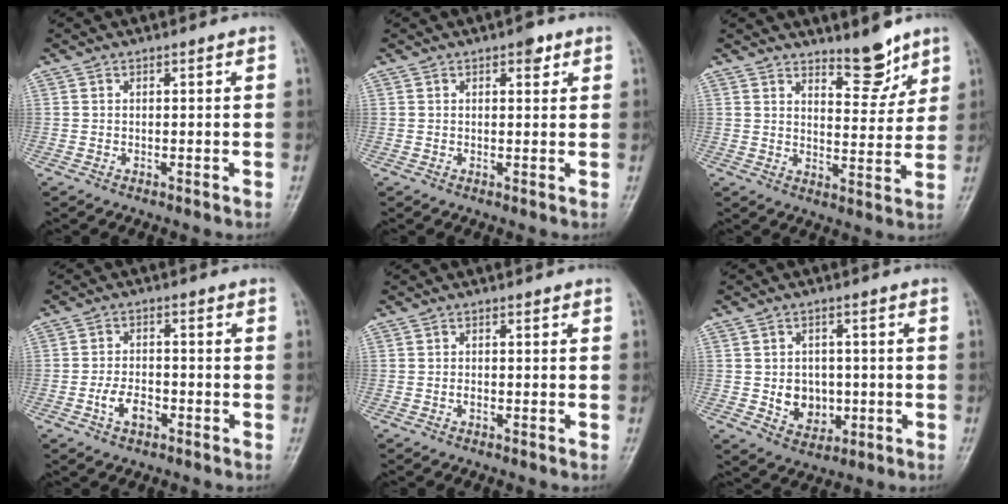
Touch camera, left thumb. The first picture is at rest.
{"total": 2.6, "force": [1.5, 1.3, 1.7], "torque": [-0.012, -0.004, 0.017]}
{"total": 7.2, "force": [5.7, 2.4, 3.6], "torque": [-0.030, -0.050, 0.089]}
{"total": 4.7, "force": [-2.0, 2.8, 3.2], "torque": [-0.056, 0.015, -0.038]}
{"total": 0.7, "force": [-0.1, 0.5, 0.5], "torque": [-0.003, 0.001, -0.006]}
{"total": 6.9, "force": [-0.6, 5.8, 3.8], "torque": [-0.025, 0.002, 0.002]}